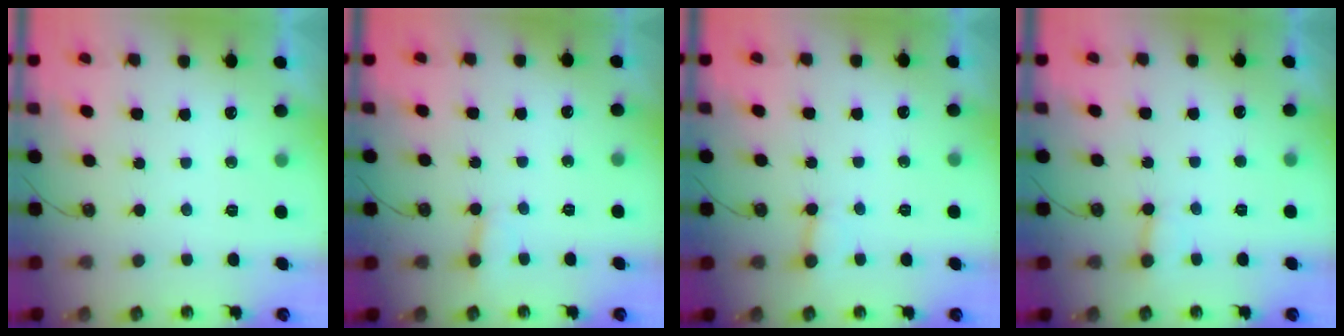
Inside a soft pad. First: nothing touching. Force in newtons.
{"total": 2.6, "press": 2.6, "slide": 0.2}
{"total": 4.6, "press": 4.6, "slide": 0.4}
{"total": 4.5, "press": 4.4, "slide": 0.6}